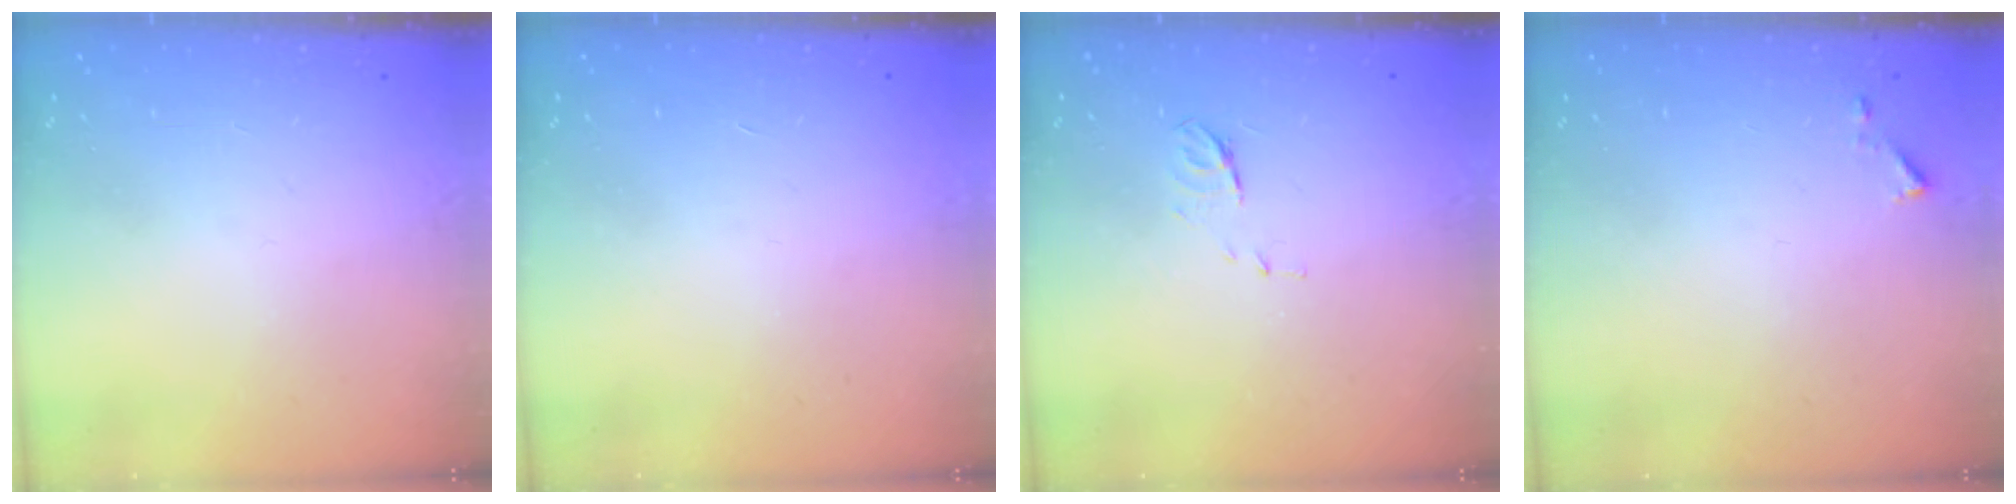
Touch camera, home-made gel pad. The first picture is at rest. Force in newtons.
{"total": 1.7, "press": 1.7, "slide": 0.1}
{"total": 5.8, "press": 5.8, "slide": 0.7}
{"total": 5.3, "press": 5.2, "slide": 0.5}